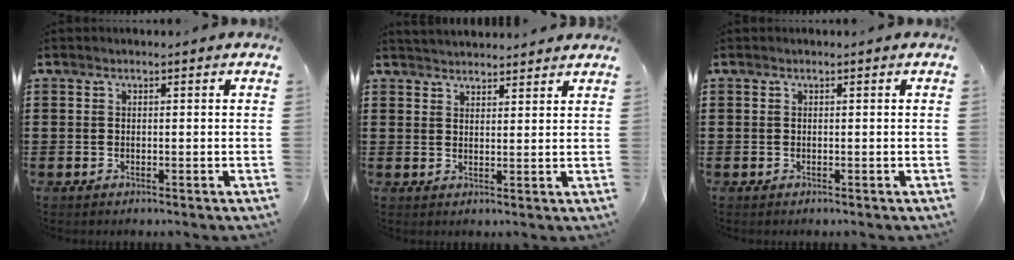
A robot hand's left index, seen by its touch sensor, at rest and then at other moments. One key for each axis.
{"total": 2.4, "fx": 2.4, "fy": -0.1, "fz": -0.1, "tx": -0.004, "ty": -0.005, "tz": 0.047}
{"total": 0.0}